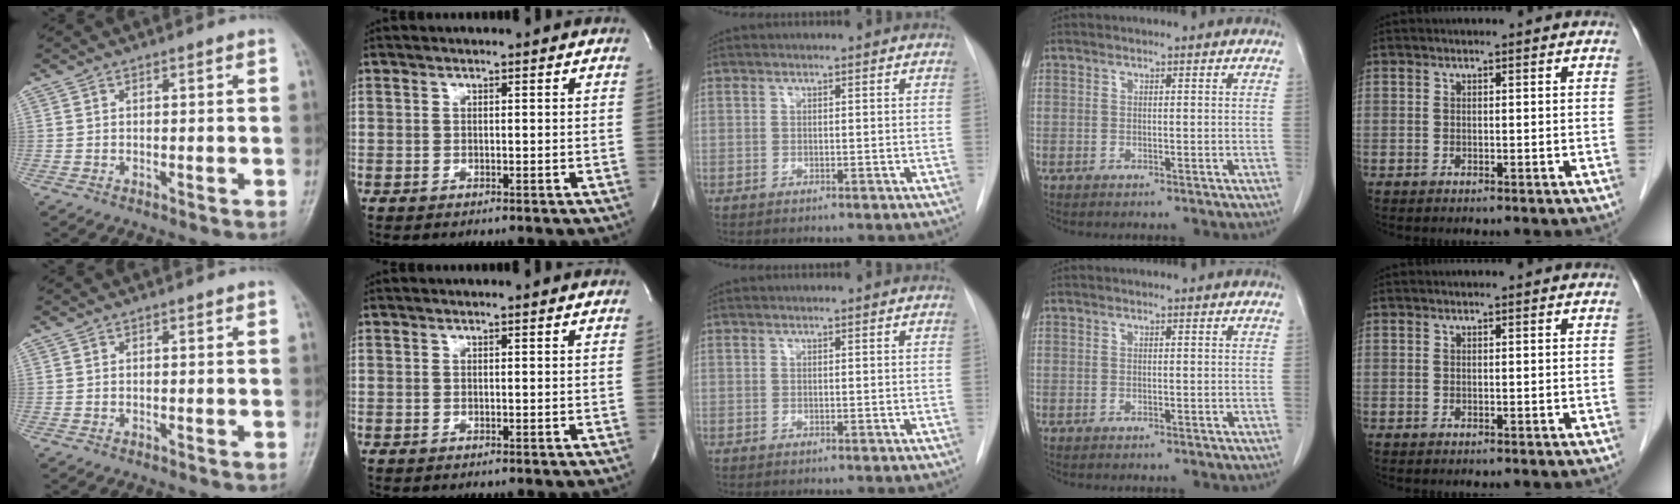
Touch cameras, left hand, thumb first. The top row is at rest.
{}